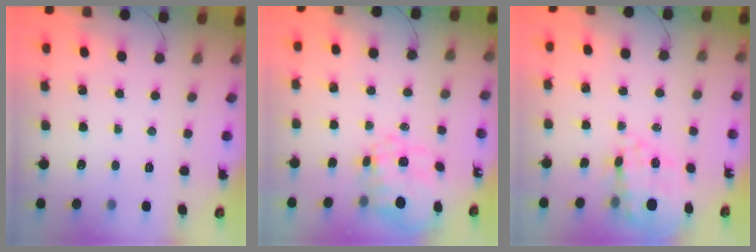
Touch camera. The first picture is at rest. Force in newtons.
{"total": 12.2, "press": 12.0, "slide": 2.3}
{"total": 15.5, "press": 15.2, "slide": 3.3}